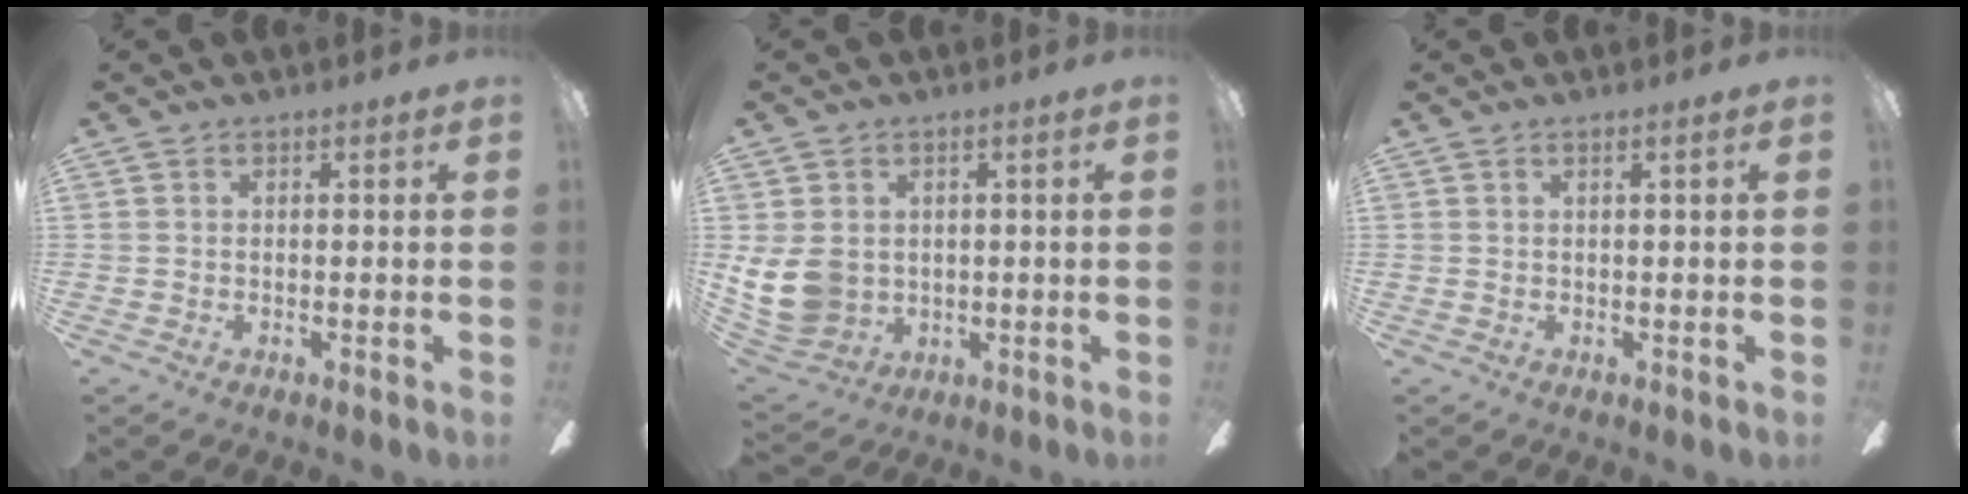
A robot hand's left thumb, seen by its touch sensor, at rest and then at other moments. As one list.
[{"total": 10.0, "force": [0.5, 8.5, 5.2], "torque": [-0.141, -0.003, 0.013]}, {"total": 1.0, "force": [0.2, -0.1, 1.0], "torque": [-0.016, -0.001, 0.003]}]